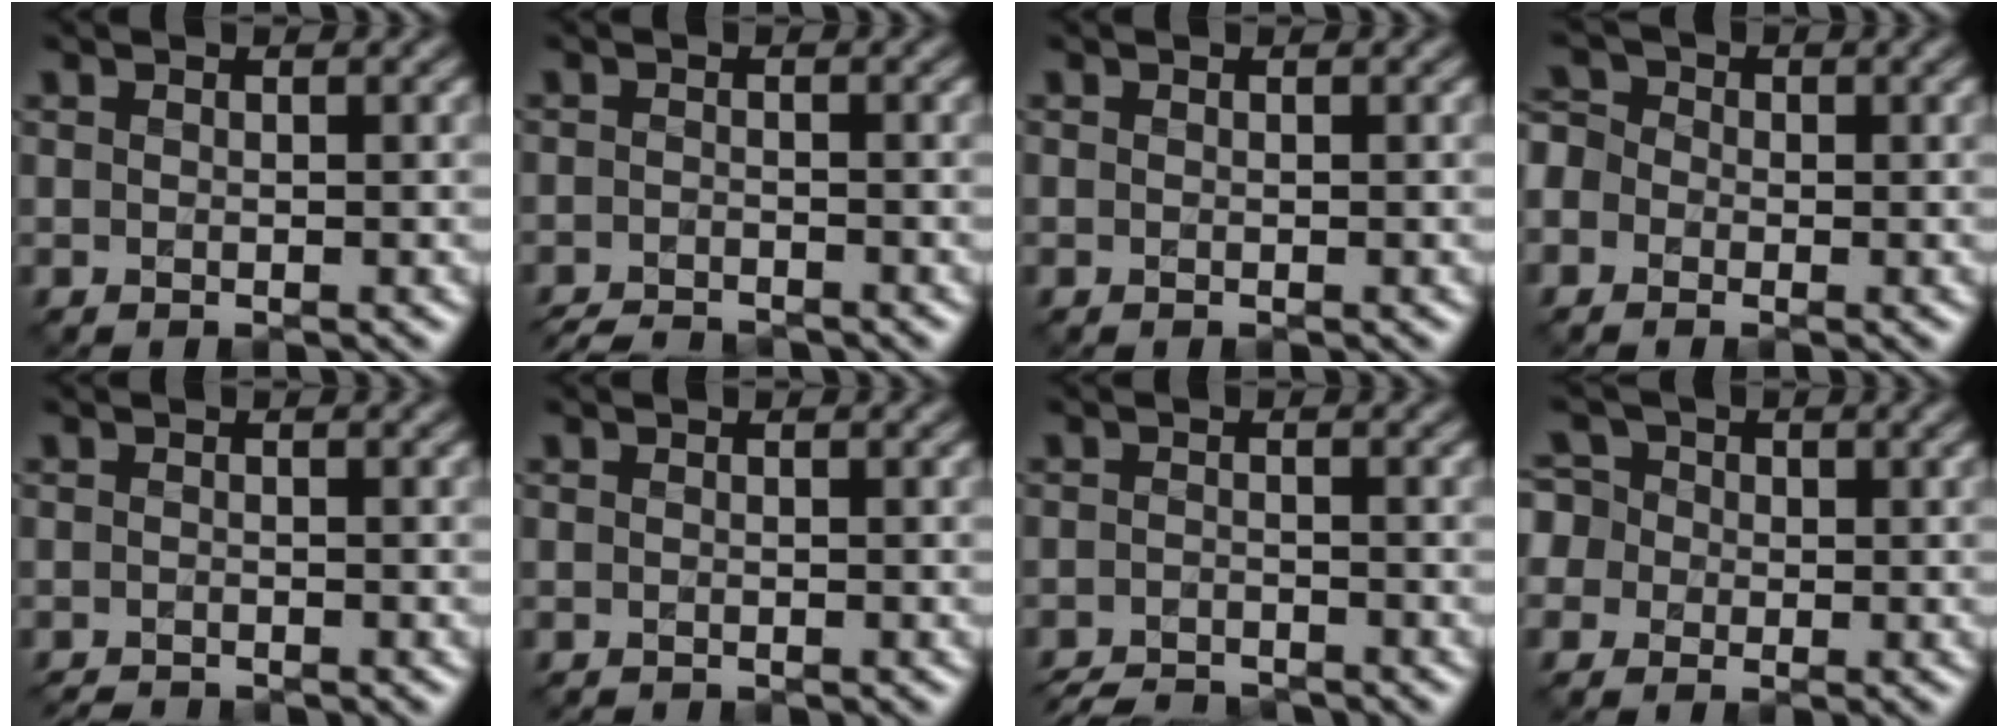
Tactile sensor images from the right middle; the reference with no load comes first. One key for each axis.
{"total": 2.7, "fx": -2.6, "fy": 0.4, "fz": 0.7, "tx": -0.009, "ty": -0.006, "tz": -0.051}
{"total": 0.0}
{"total": 2.9, "fx": -0.8, "fy": 2.6, "fz": 1.0, "tx": -0.014, "ty": 0.017, "tz": -0.032}
{"total": 1.7, "fx": -1.6, "fy": 0.2, "fz": 0.4, "tx": -0.003, "ty": -0.007, "tz": -0.030}
{"total": 0.6, "fx": -0.6, "fy": 0.0, "fz": 0.0, "tx": 0.001, "ty": -0.006, "tz": -0.011}
{"total": 3.5, "fx": -3.3, "fy": 0.6, "fz": 0.9, "tx": -0.013, "ty": -0.007, "tz": -0.063}
{"total": 4.9, "fx": 0.0, "fy": 4.5, "fz": 2.0, "tx": -0.038, "ty": 0.037, "tz": -0.039}